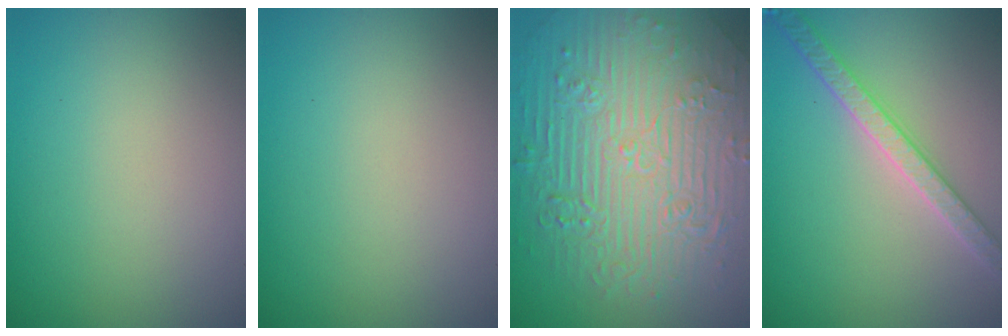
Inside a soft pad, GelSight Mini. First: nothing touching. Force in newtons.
{"total": 0.0}
{"total": 10.9, "press": 7.3, "slide": 8.2}
{"total": 3.3, "press": 3.2, "slide": 0.6}